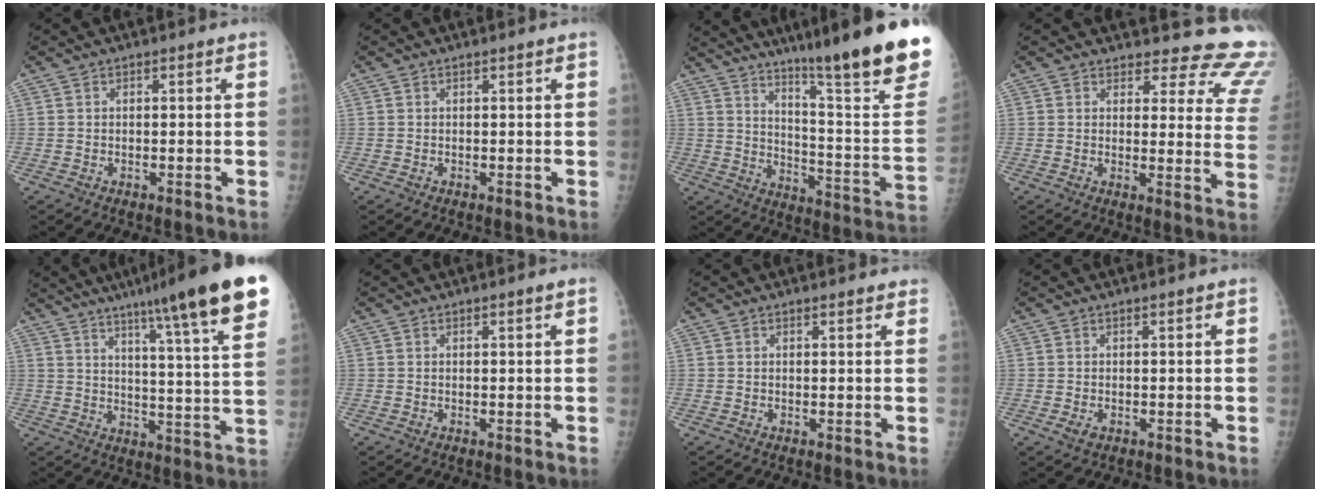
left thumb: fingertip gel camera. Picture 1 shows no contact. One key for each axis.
{"total": 0.0}
{"total": 28.3, "fx": 19.7, "fy": 2.3, "fz": 20.2, "tx": -0.245, "ty": -0.115, "tz": 0.276}
{"total": 16.6, "fx": 15.8, "fy": 4.6, "fz": 2.2, "tx": 0.022, "ty": -0.148, "tz": 0.145}
{"total": 22.8, "fx": 15.3, "fy": 1.4, "fz": 16.9, "tx": -0.228, "ty": -0.060, "tz": 0.205}
{"total": 0.7, "fx": 0.4, "fy": -0.1, "fz": 0.6, "tx": -0.015, "ty": -0.003, "tz": 0.009}
{"total": 1.7, "fx": 1.5, "fy": 0.4, "fz": 0.7, "tx": -0.004, "ty": -0.003, "tz": 0.016}
{"total": 1.6, "fx": 0.0, "fy": 0.9, "fz": 1.3, "tx": -0.022, "ty": 0.001, "tz": 0.005}